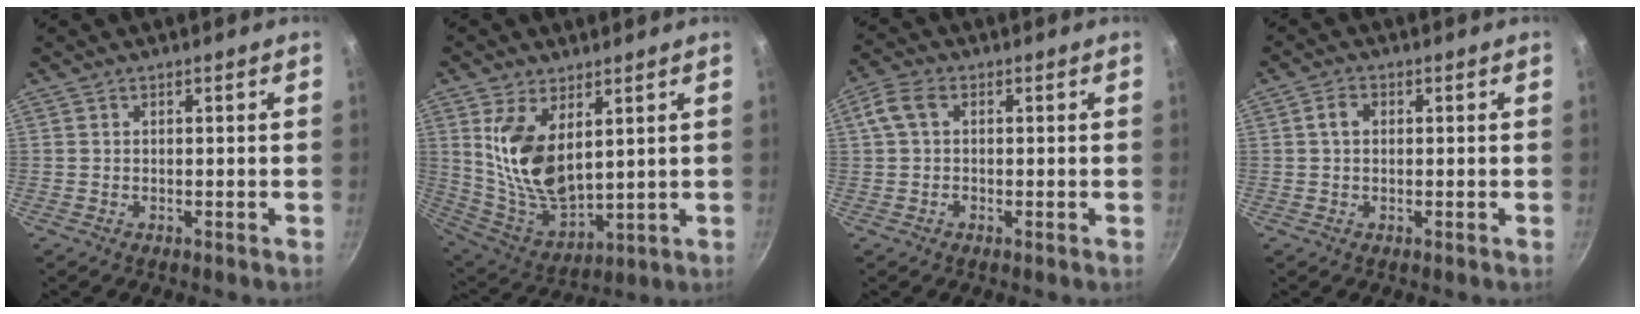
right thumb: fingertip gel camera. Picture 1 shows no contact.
{"total": 14.3, "force": [4.6, 7.6, 11.2], "torque": [-0.204, -0.046, 0.104]}
{"total": 4.9, "force": [0.6, 3.6, 3.3], "torque": [-0.064, 0.010, 0.001]}
{"total": 2.5, "force": [0.3, 1.9, 1.7], "torque": [-0.026, 0.007, 0.004]}